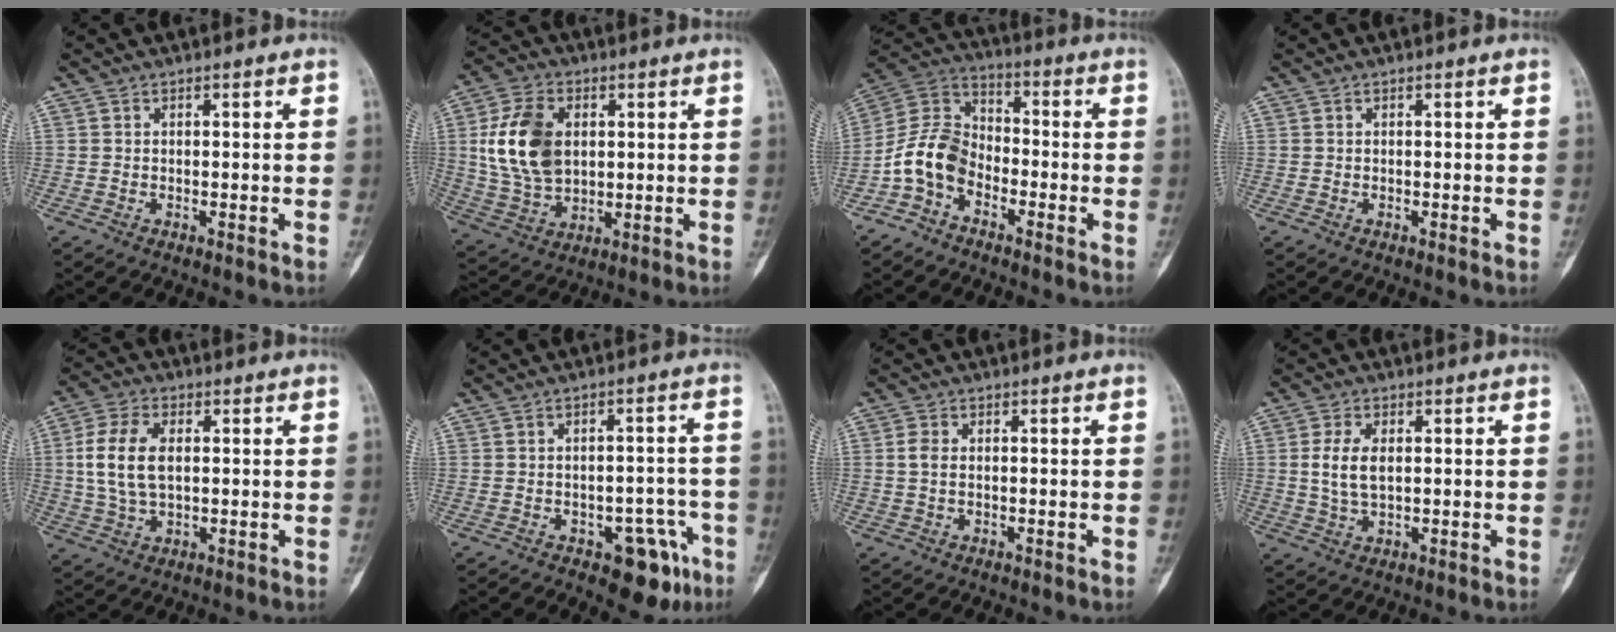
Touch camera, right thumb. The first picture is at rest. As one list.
[{"total": 14.4, "force": [2.5, 9.5, 10.5], "torque": [-0.192, -0.003, 0.052]}, {"total": 10.3, "force": [-4.5, 7.1, 5.9], "torque": [-0.110, 0.055, -0.104]}, {"total": 0.0}, {"total": 10.0, "force": [1.3, 5.8, 8.1], "torque": [-0.170, 0.005, 0.028]}, {"total": 9.2, "force": [-4.7, 4.6, 6.4], "torque": [-0.043, 0.033, -0.053]}, {"total": 2.5, "force": [0.2, 1.6, 1.9], "torque": [-0.044, 0.003, 0.002]}, {"total": 5.7, "force": [0.8, 3.1, 4.8], "torque": [-0.100, -0.003, 0.017]}]